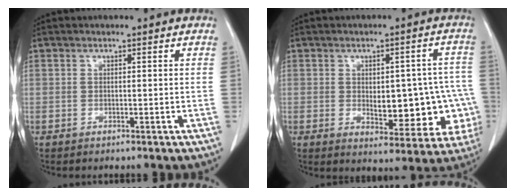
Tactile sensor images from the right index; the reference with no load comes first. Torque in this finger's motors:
{"motor_torque": [0.38, 0.02, 0.22, 0.04]}